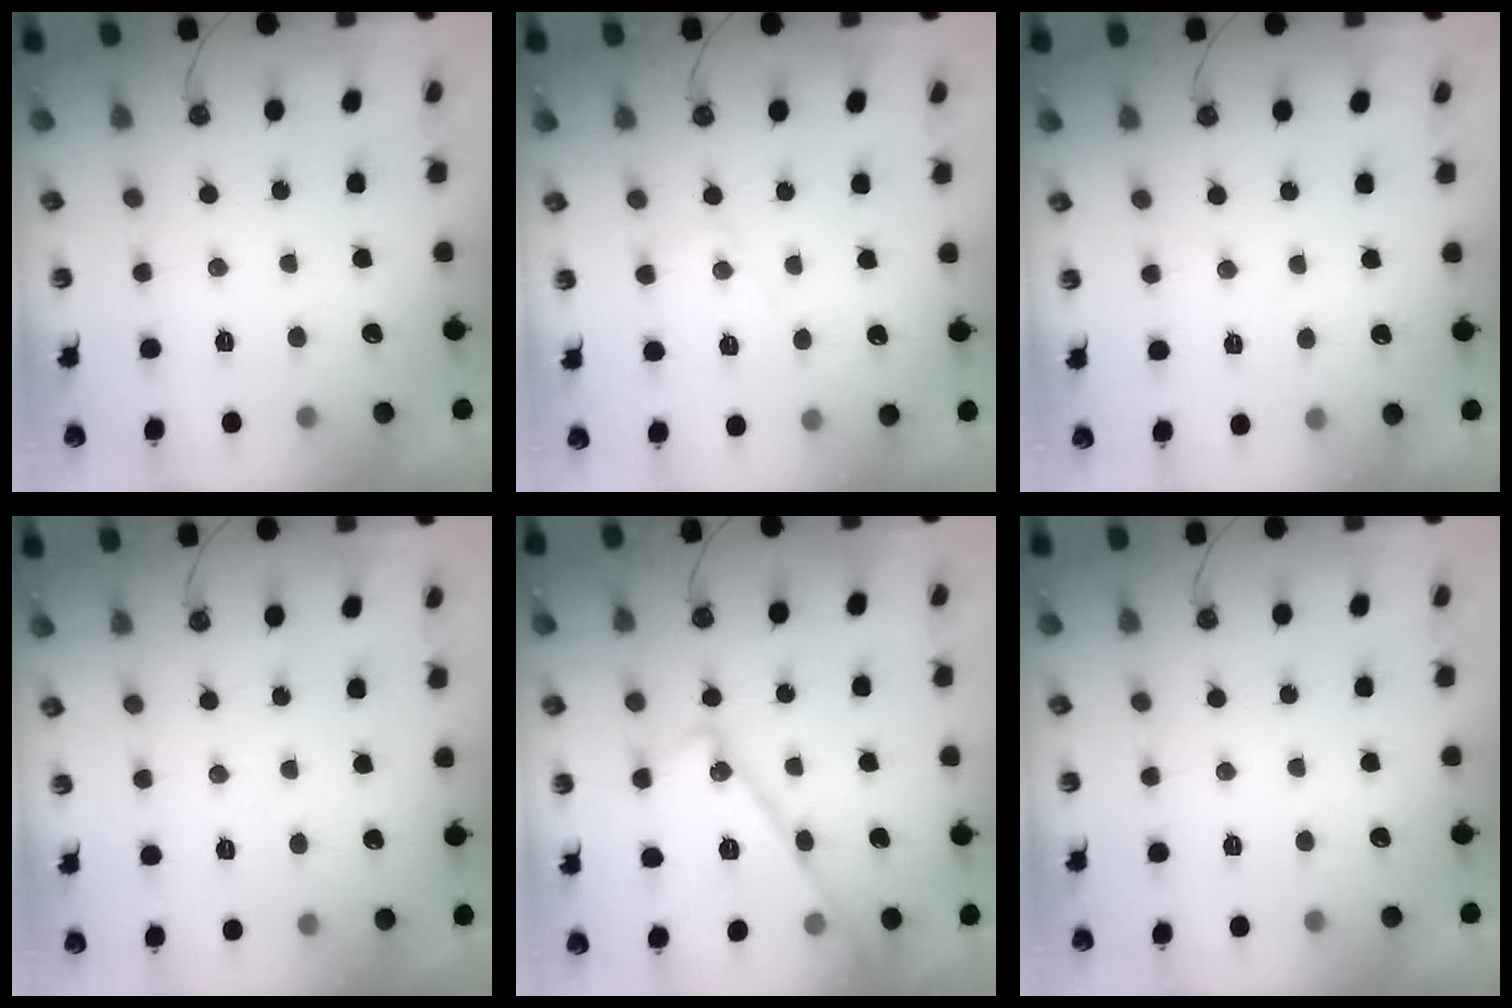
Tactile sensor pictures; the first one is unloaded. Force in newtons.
{"total": 5.7, "press": 5.6, "slide": 0.8}
{"total": 3.7, "press": 3.7, "slide": 0.6}
{"total": 3.2, "press": 3.1, "slide": 0.3}
{"total": 18.9, "press": 18.9, "slide": 0.9}
{"total": 0.0}